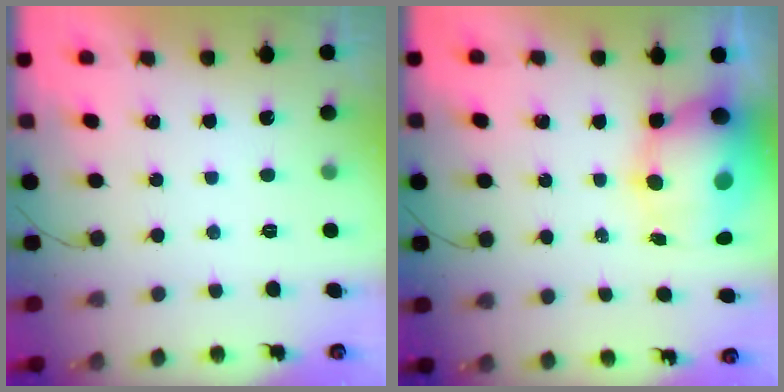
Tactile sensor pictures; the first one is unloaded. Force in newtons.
{"total": 13.6, "press": 13.1, "slide": 3.4}